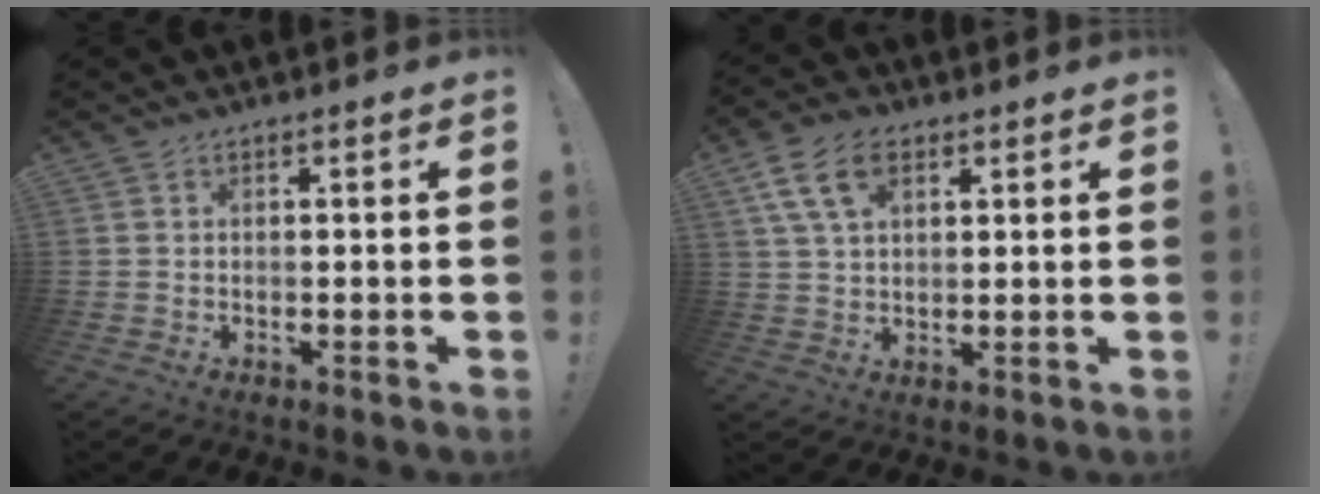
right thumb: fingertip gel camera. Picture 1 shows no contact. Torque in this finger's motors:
{"motor_torque": [0.36, 1.17, 0.40, -0.12, 0.05]}